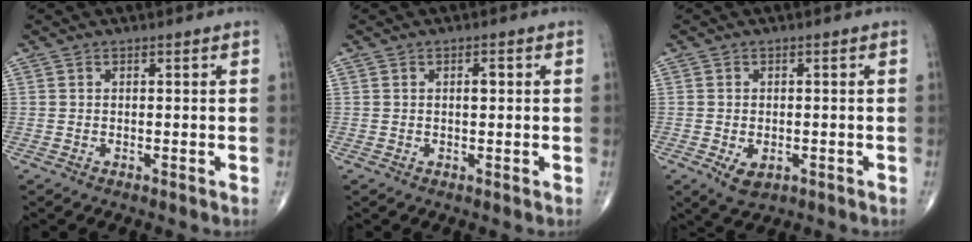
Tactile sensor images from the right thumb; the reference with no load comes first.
{"total": 1.6, "force": [0.3, 0.7, 1.4], "torque": [-0.020, 0.002, 0.004]}
{"total": 3.8, "force": [-1.3, 2.4, 2.7], "torque": [-0.042, 0.000, -0.012]}